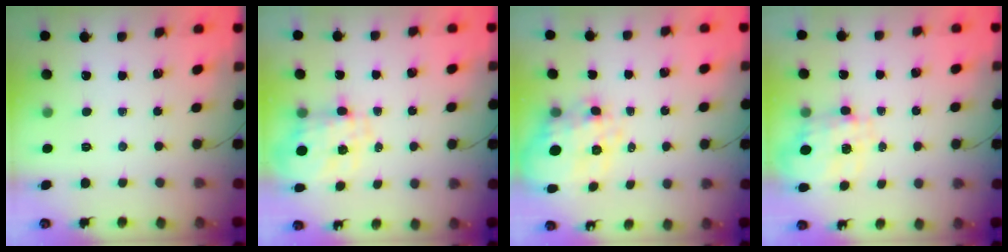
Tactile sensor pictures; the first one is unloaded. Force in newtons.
{"total": 6.1, "press": 6.0, "slide": 1.2}
{"total": 11.6, "press": 11.2, "slide": 3.1}
{"total": 3.5, "press": 3.3, "slide": 1.1}